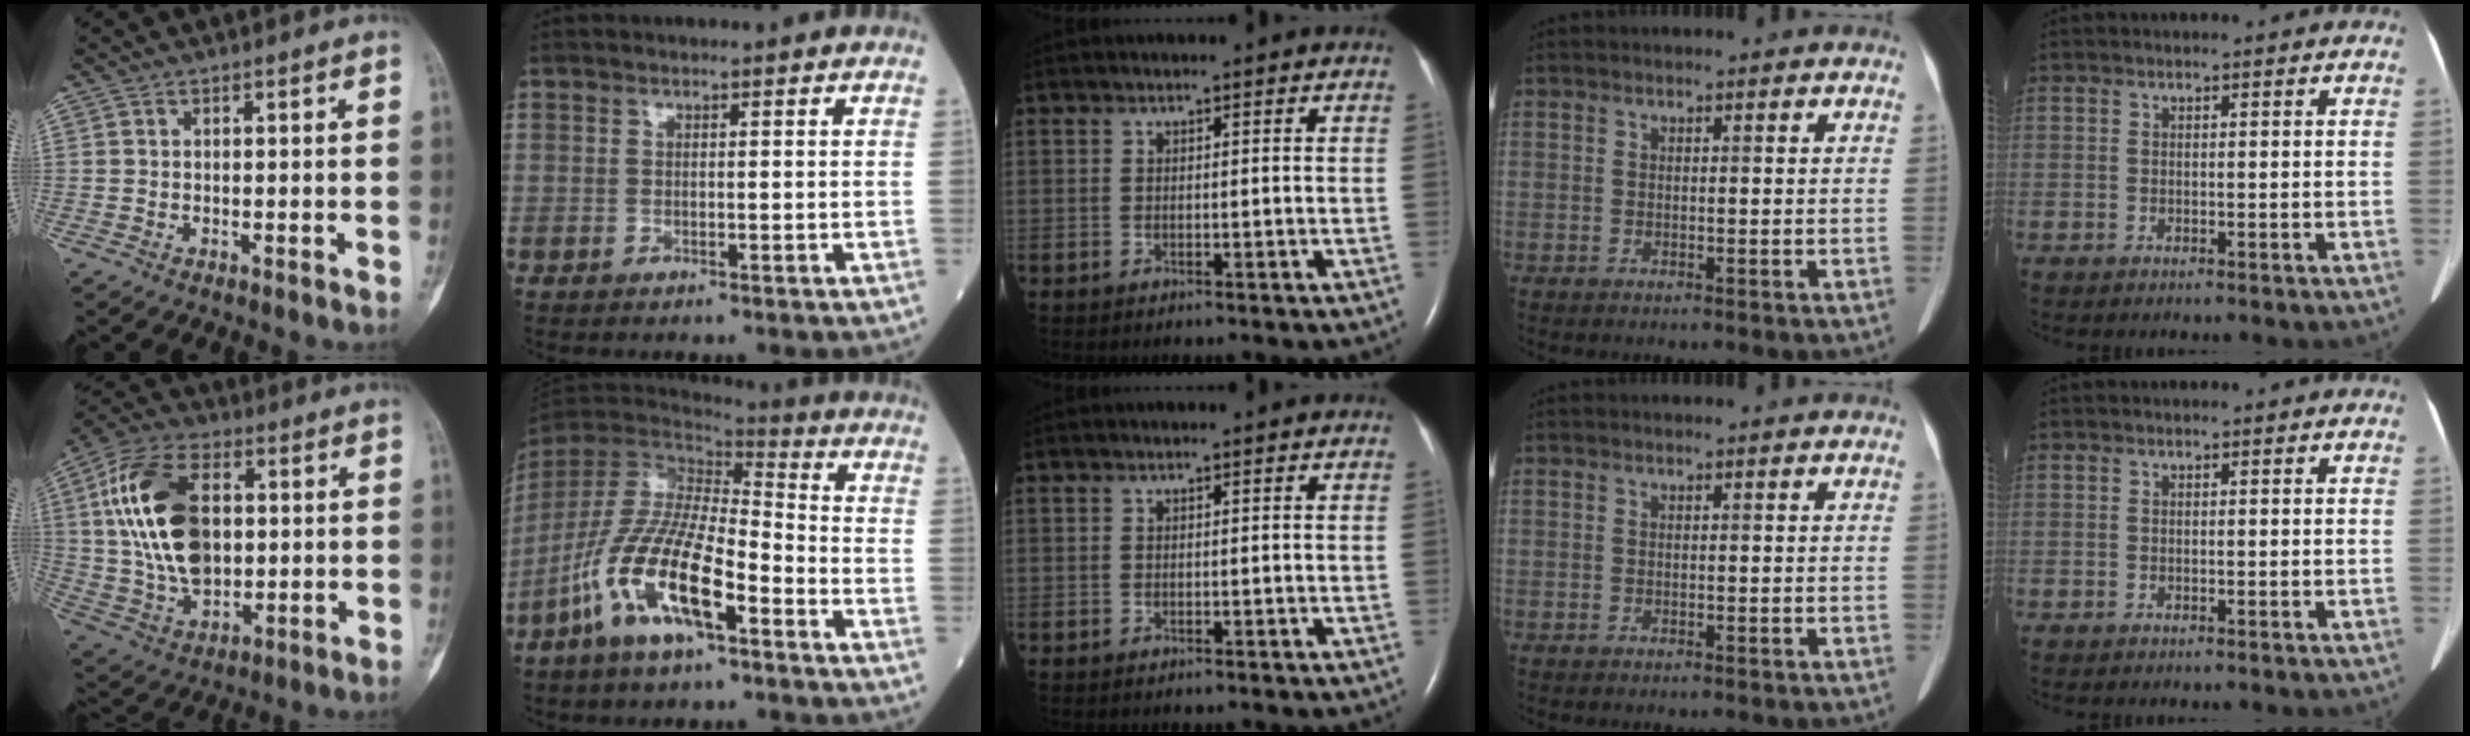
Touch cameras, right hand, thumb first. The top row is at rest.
{"thumb": {"total": 20.2, "force": [2.9, 12.5, 15.5], "torque": [-0.286, 0.003, 0.057]}, "index": {"total": 15.2, "force": [-7.2, 3.9, 12.8], "torque": [-0.270, -0.012, -0.133]}}